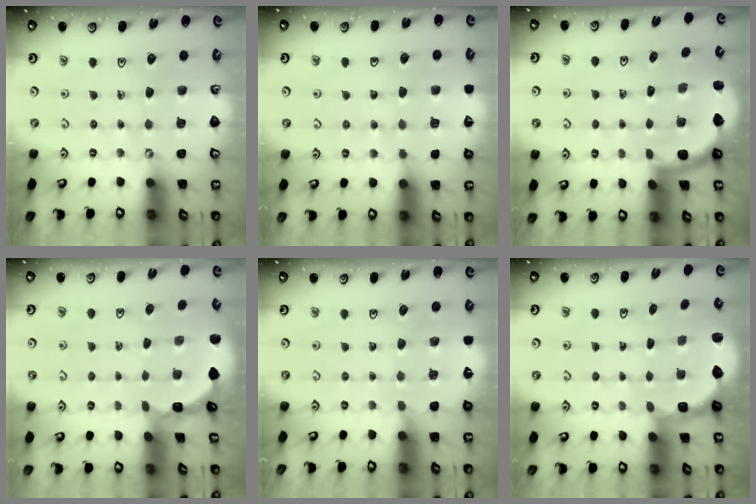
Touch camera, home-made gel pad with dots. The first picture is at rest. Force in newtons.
{"total": 2.9, "press": 2.9, "slide": 0.4}
{"total": 1.7, "press": 1.7, "slide": 0.1}
{"total": 1.0, "press": 0.9, "slide": 0.2}
{"total": 3.4, "press": 3.4, "slide": 0.4}
{"total": 2.8, "press": 2.3, "slide": 1.5}